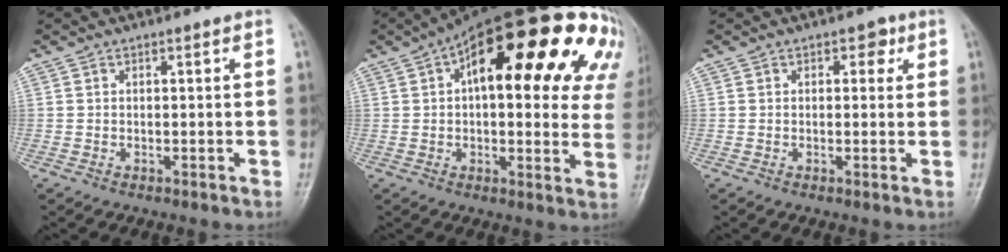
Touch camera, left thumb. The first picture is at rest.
{"total": 29.9, "force": [11.0, 12.2, 24.9], "torque": [-0.277, 0.047, 0.149]}
{"total": 2.3, "force": [0.9, 1.6, 1.4], "torque": [0.002, 0.001, 0.003]}